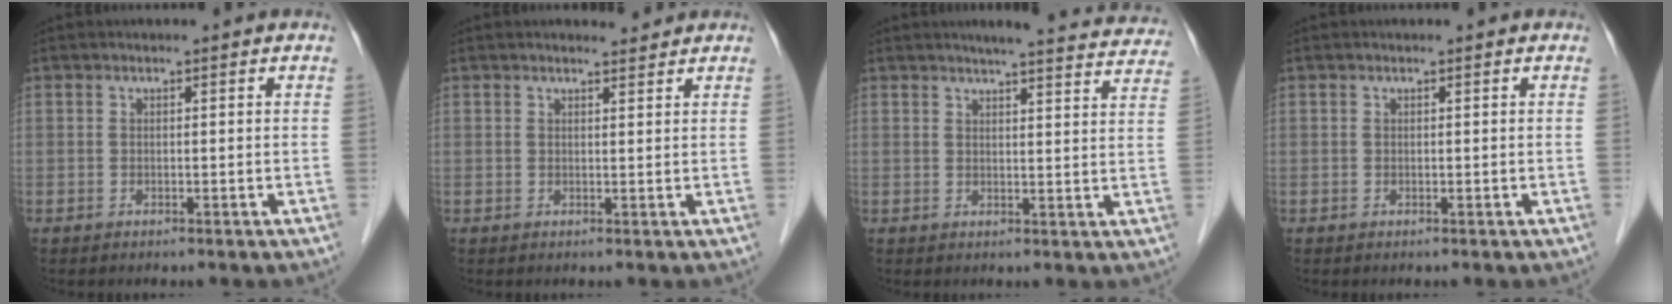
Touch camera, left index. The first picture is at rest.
{"total": 1.4, "force": [1.4, 0.1, 0.1], "torque": [-0.006, -0.006, 0.022]}
{"total": 17.0, "force": [15.9, 1.9, 5.8], "torque": [-0.063, -0.025, 0.173]}
{"total": 0.0}